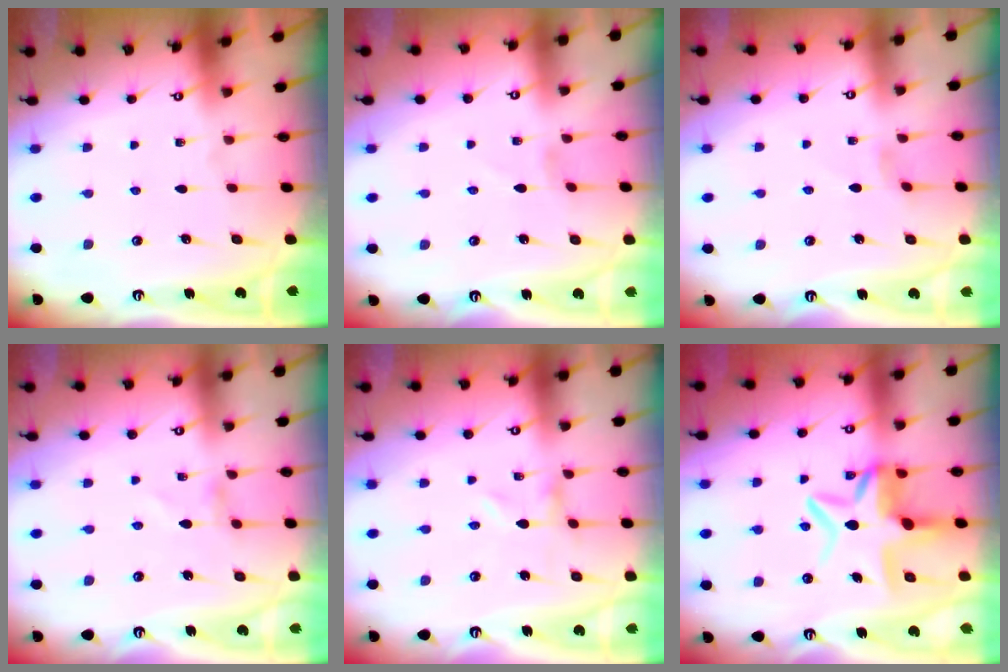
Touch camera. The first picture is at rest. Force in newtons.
{"total": 0.7, "press": 0.7, "slide": 0.1}
{"total": 0.0}
{"total": 1.7, "press": 1.6, "slide": 0.3}
{"total": 0.0}
{"total": 10.0, "press": 9.8, "slide": 1.7}